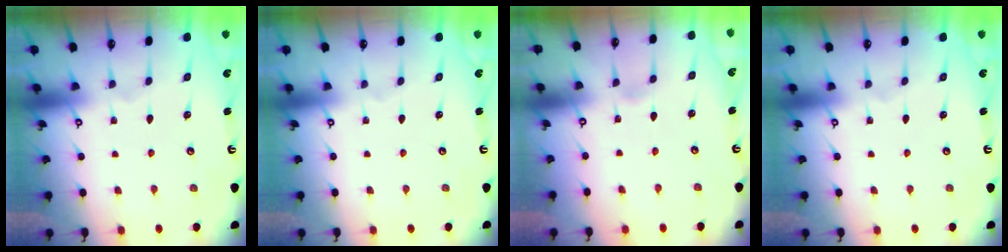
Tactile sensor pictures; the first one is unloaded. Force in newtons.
{"total": 0.0}
{"total": 2.0, "press": 2.0, "slide": 0.3}
{"total": 0.0}